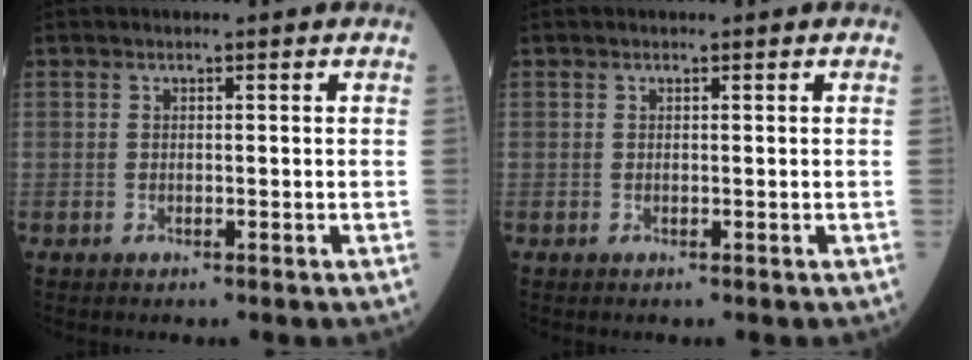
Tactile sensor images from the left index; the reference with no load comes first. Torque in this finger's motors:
{"motor_torque": [0.00, 0.00, 0.00, 0.00]}